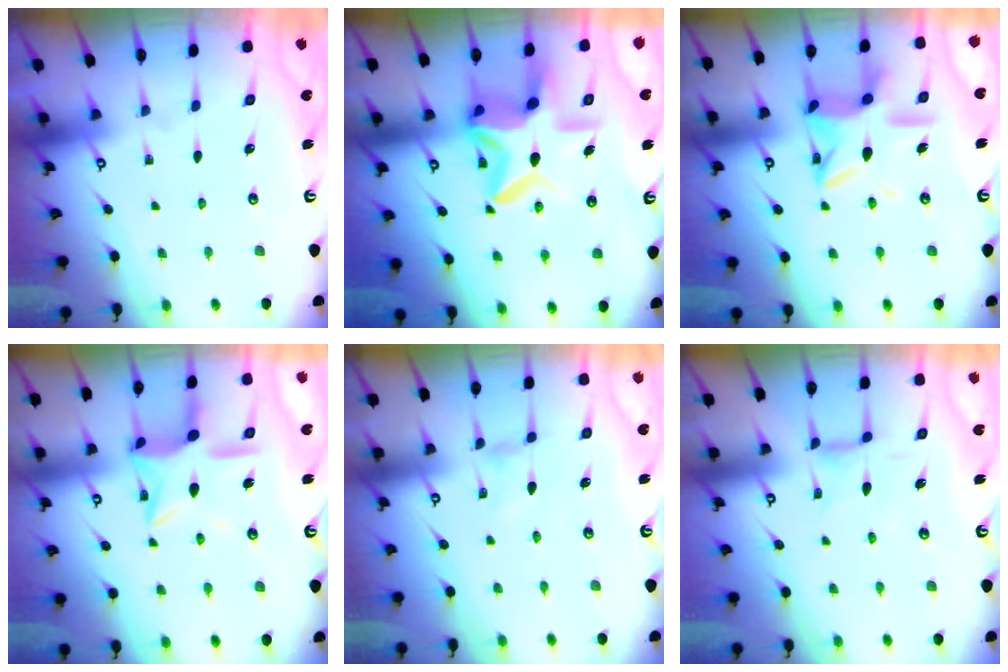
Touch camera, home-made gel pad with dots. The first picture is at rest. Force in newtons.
{"total": 13.0, "press": 12.9, "slide": 1.9}
{"total": 15.5, "press": 15.5, "slide": 1.3}
{"total": 14.0, "press": 14.0, "slide": 0.9}
{"total": 0.0}
{"total": 2.6, "press": 2.6, "slide": 0.5}